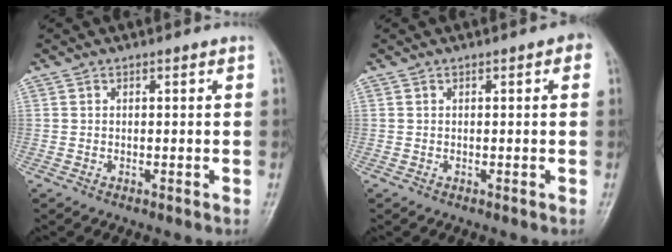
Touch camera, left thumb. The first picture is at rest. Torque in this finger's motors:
{"motor_torque": [0.38, 0.21, 0.29, -0.28, 0.00]}